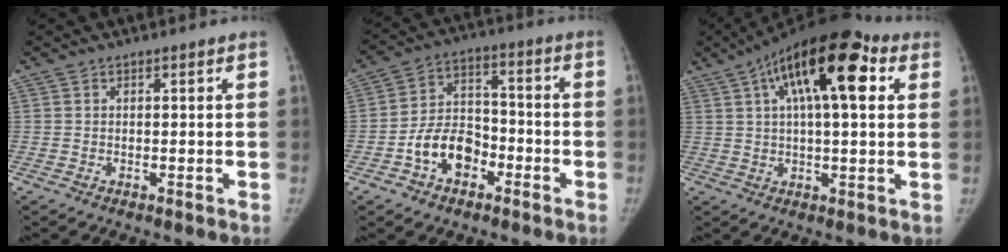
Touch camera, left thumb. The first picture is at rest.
{"total": 10.6, "force": [-4.7, 7.4, 5.9], "torque": [-0.078, 0.042, -0.085]}
{"total": 20.4, "force": [7.4, 8.1, 17.2], "torque": [-0.267, 0.020, 0.111]}